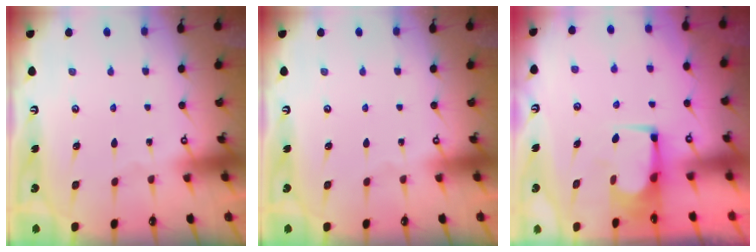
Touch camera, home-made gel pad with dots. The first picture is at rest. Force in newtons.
{"total": 0.0}
{"total": 2.4, "press": 2.4, "slide": 0.2}